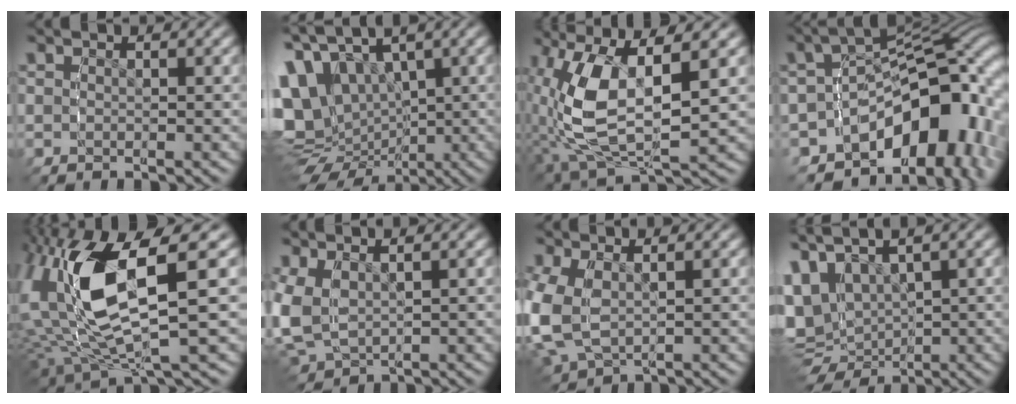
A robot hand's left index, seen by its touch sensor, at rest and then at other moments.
{"total": 13.8, "force": [-0.6, 11.8, 7.1], "torque": [-0.181, -0.044, -0.004]}
{"total": 10.8, "force": [-0.7, 6.3, 8.7], "torque": [-0.208, -0.036, 0.007]}
{"total": 14.3, "force": [-6.2, 8.3, 9.9], "torque": [-0.152, -0.019, -0.092]}
{"total": 13.0, "force": [-0.4, 7.6, 10.6], "torque": [-0.247, -0.028, 0.004]}
{"total": 7.3, "force": [-0.8, 6.4, 3.5], "torque": [-0.132, -0.036, -0.006]}
{"total": 6.6, "force": [-0.8, 5.3, 3.8], "torque": [-0.126, -0.025, -0.004]}
{"total": 9.7, "force": [-1.3, 8.5, 4.5], "torque": [-0.143, -0.055, -0.010]}